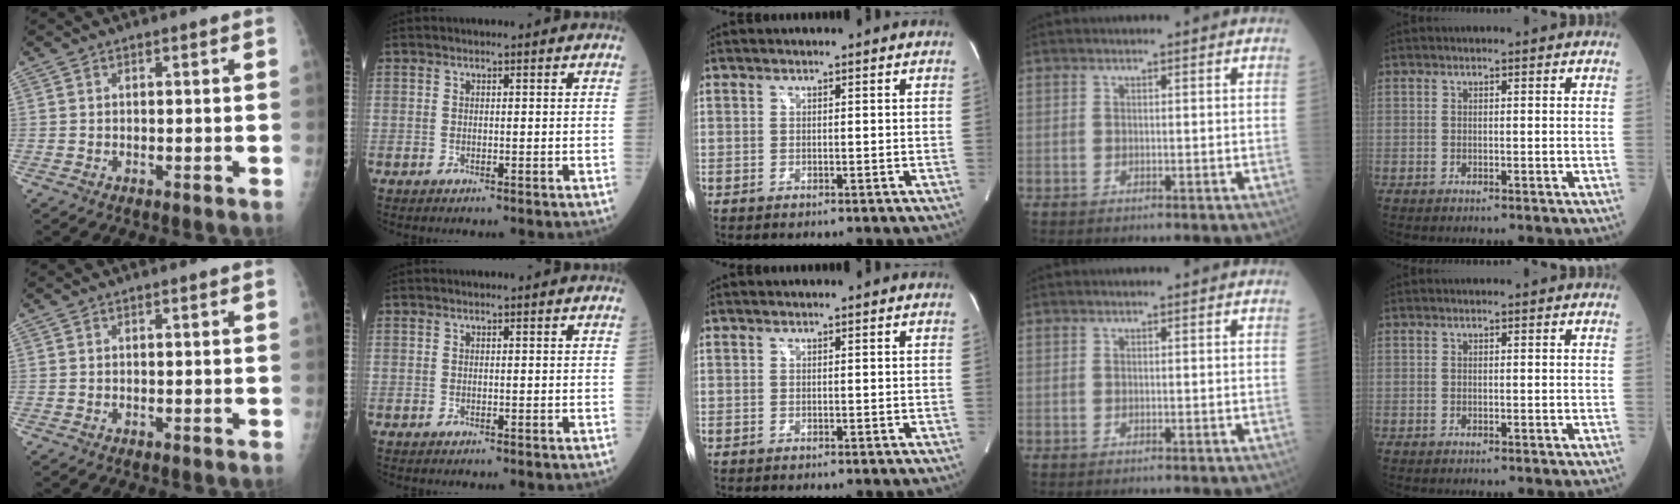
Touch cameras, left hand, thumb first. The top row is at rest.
{}